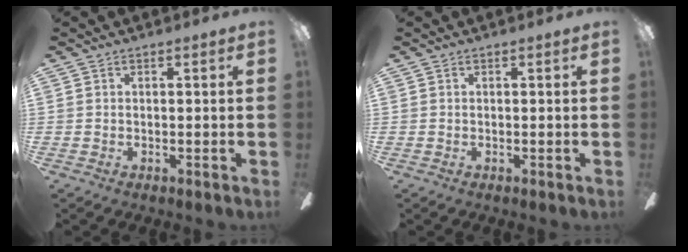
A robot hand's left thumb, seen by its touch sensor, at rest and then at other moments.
{"total": 0.0}